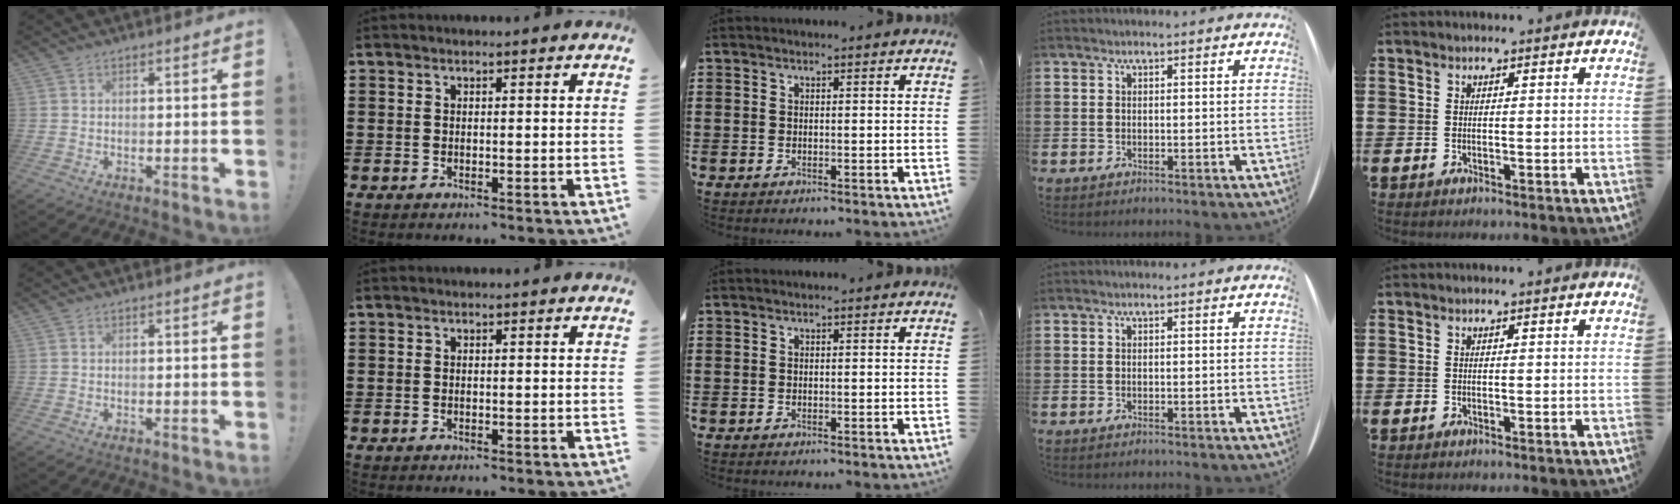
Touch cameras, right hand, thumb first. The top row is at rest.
{}